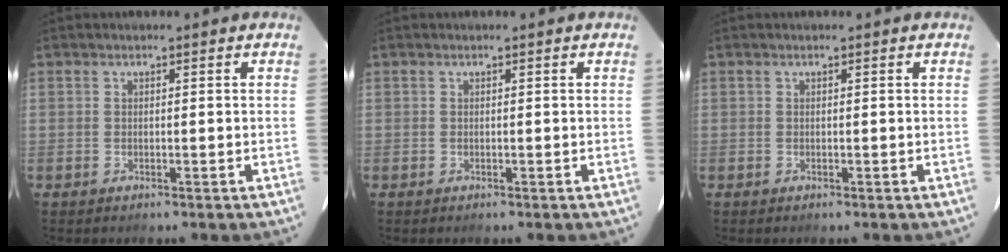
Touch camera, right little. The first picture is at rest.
{"total": 0.0}
{"total": 0.0}